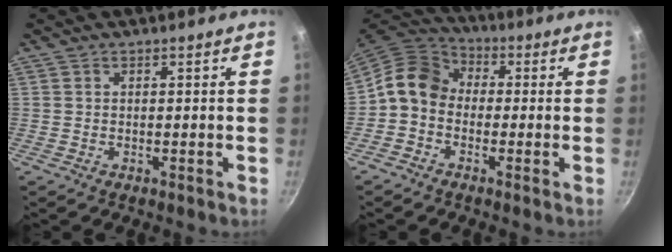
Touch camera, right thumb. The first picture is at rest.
{"total": 8.9, "force": [-0.9, 7.3, 5.1], "torque": [-0.074, 0.037, -0.043]}